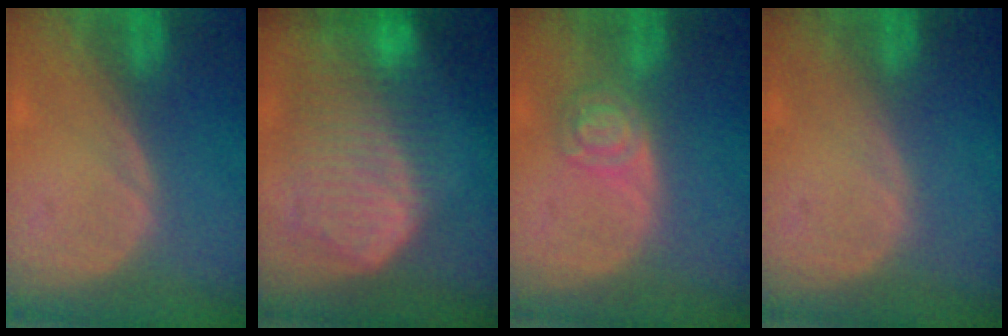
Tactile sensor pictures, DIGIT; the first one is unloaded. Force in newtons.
{"total": 10.3, "press": 8.9, "slide": 5.2}
{"total": 5.1, "press": 4.4, "slide": 2.5}
{"total": 0.0}